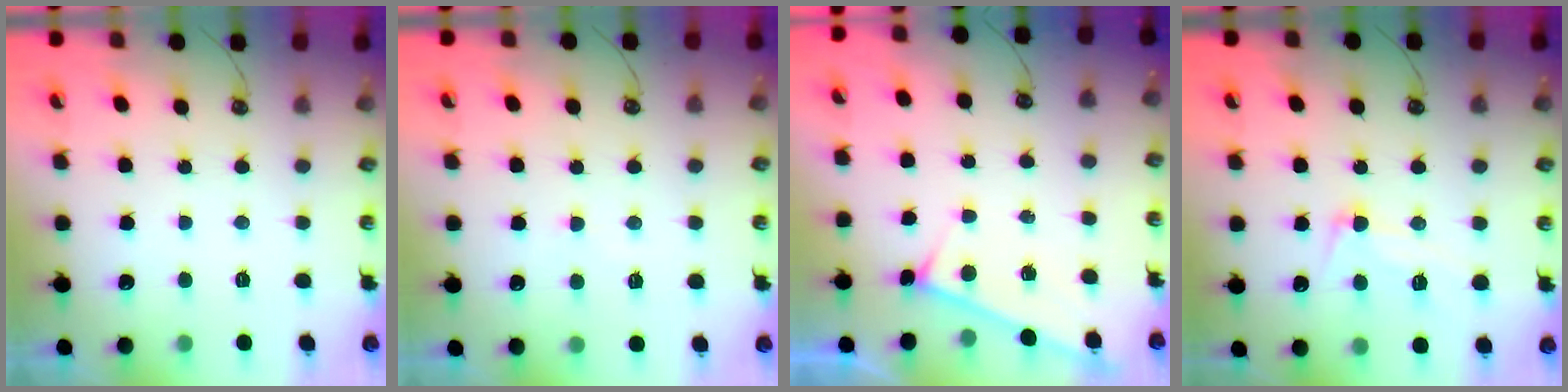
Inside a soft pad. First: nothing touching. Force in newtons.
{"total": 3.6, "press": 3.6, "slide": 0.4}
{"total": 5.8, "press": 5.8, "slide": 0.2}
{"total": 9.1, "press": 9.1, "slide": 1.0}